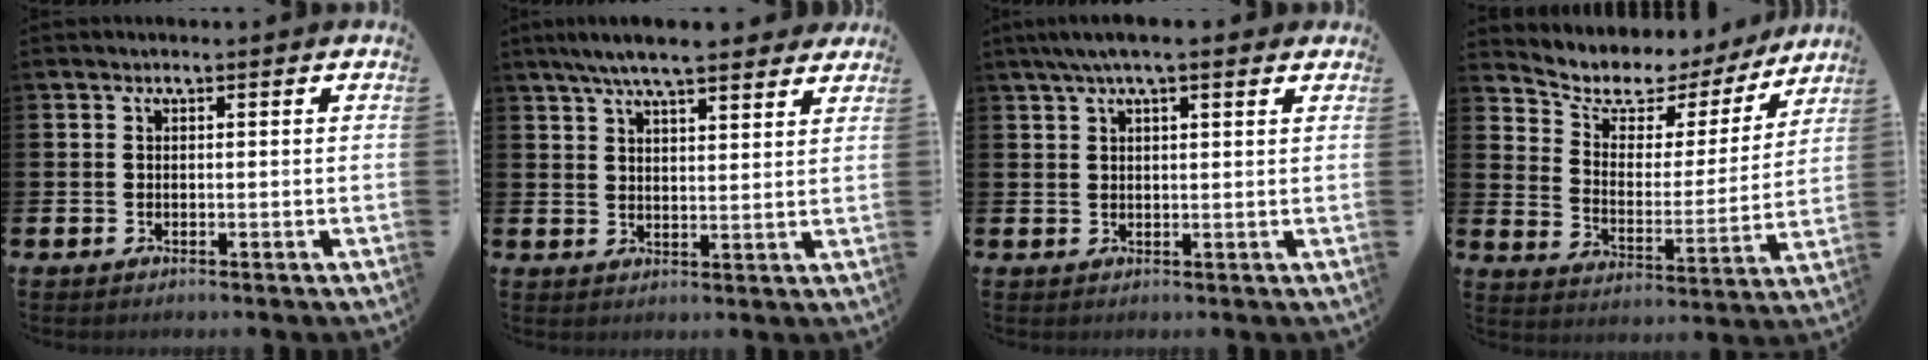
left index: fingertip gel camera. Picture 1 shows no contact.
{"total": 6.8, "force": [6.2, 1.0, 2.7], "torque": [-0.055, -0.022, 0.109]}
{"total": 4.1, "force": [3.0, 0.9, 2.7], "torque": [-0.054, 0.002, 0.052]}
{"total": 7.2, "force": [6.1, 3.4, 1.9], "torque": [-0.069, -0.045, 0.100]}